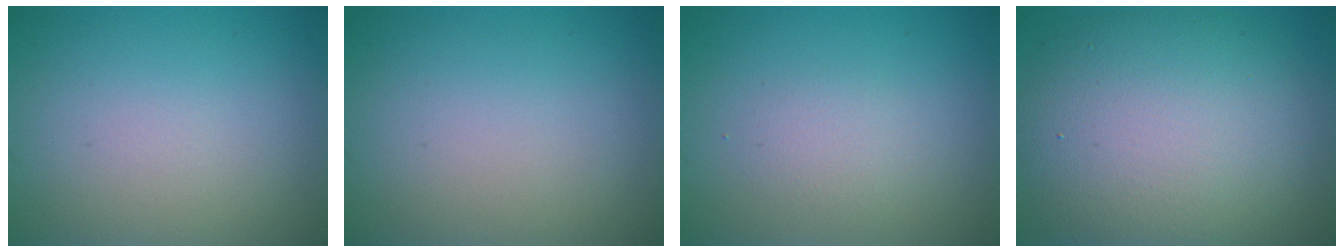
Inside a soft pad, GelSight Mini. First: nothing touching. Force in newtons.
{"total": 0.0}
{"total": 1.5, "press": 1.4, "slide": 0.1}
{"total": 11.3, "press": 11.3, "slide": 0.7}